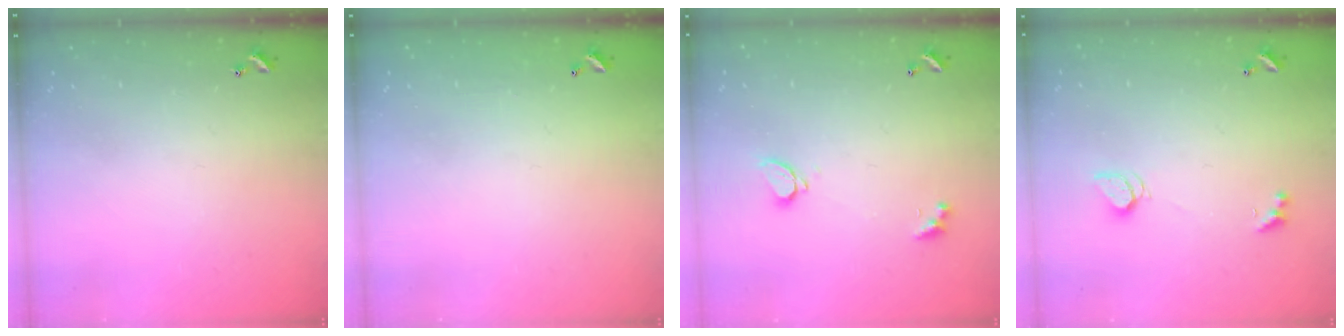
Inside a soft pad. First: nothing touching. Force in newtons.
{"total": 2.8, "press": 2.8, "slide": 0.1}
{"total": 1.7, "press": 1.7, "slide": 0.3}
{"total": 1.7, "press": 1.7, "slide": 0.4}